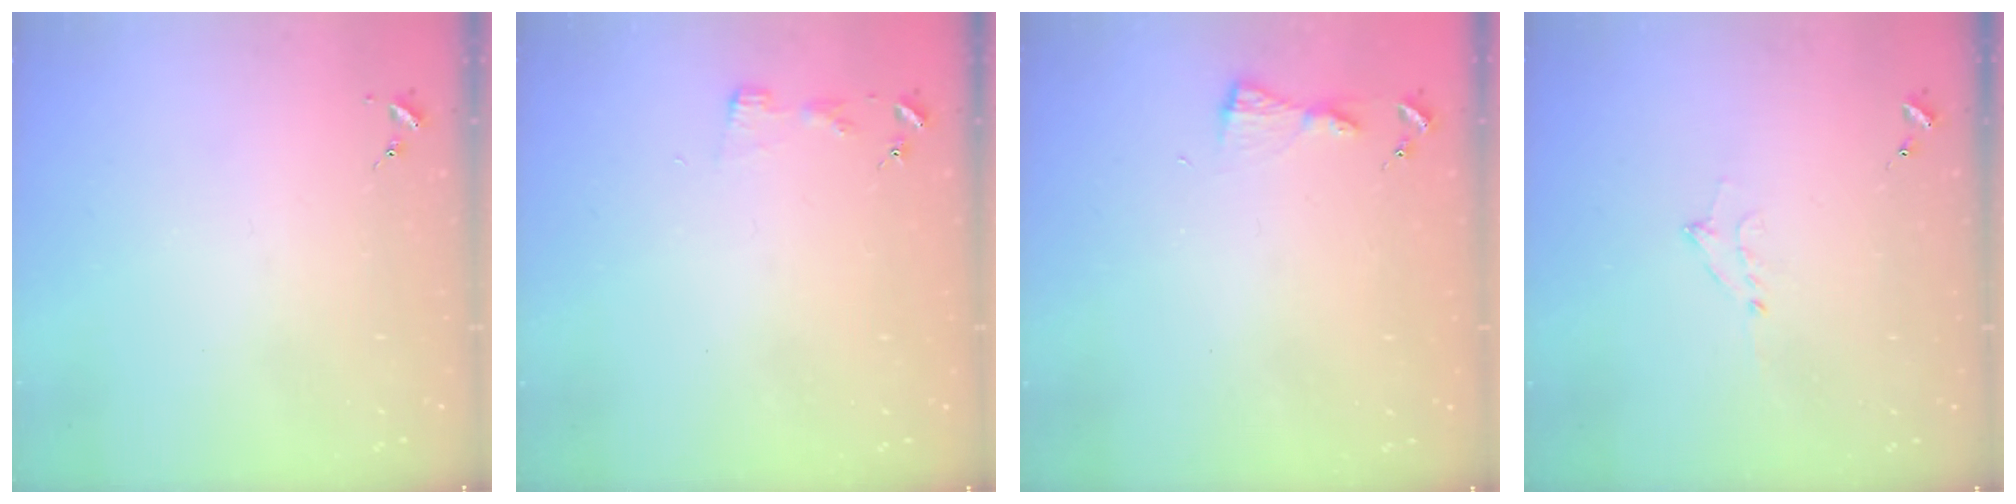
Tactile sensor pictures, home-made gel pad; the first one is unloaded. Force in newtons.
{"total": 2.9, "press": 2.9, "slide": 0.3}
{"total": 3.9, "press": 3.9, "slide": 0.4}
{"total": 5.2, "press": 5.2, "slide": 0.3}